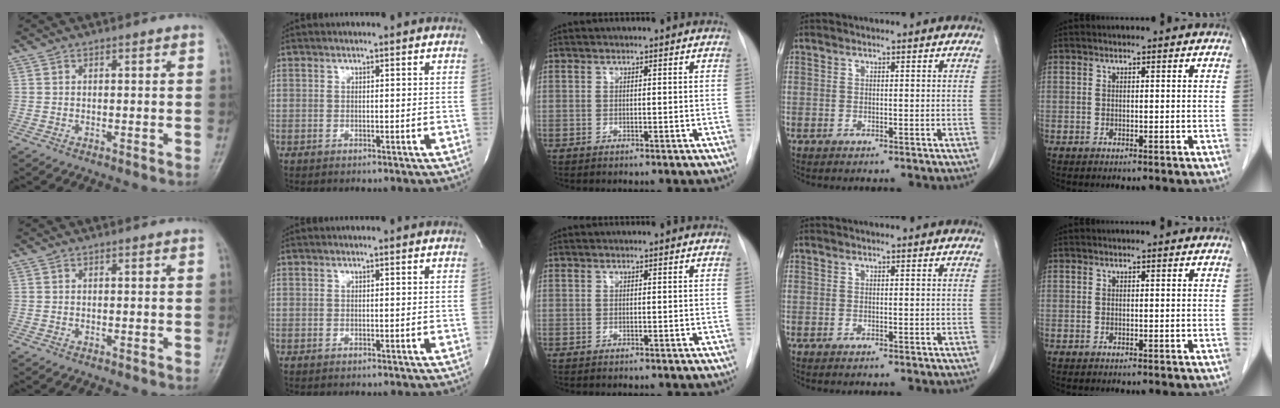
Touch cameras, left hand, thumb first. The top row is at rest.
{}